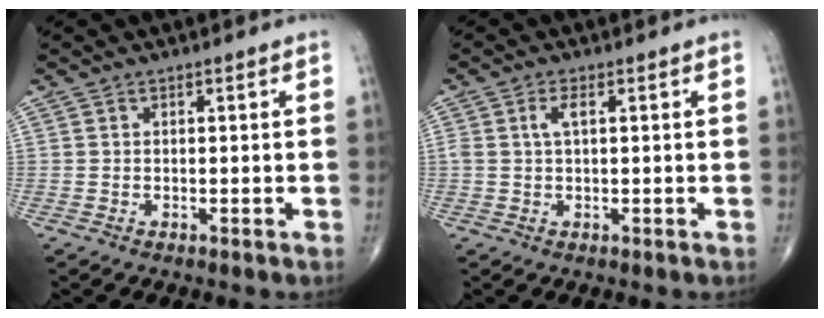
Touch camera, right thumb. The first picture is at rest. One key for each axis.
{"total": 2.4, "fx": 0.6, "fy": 0.9, "fz": 2.2, "tx": -0.050, "ty": 0.006, "tz": 0.015}